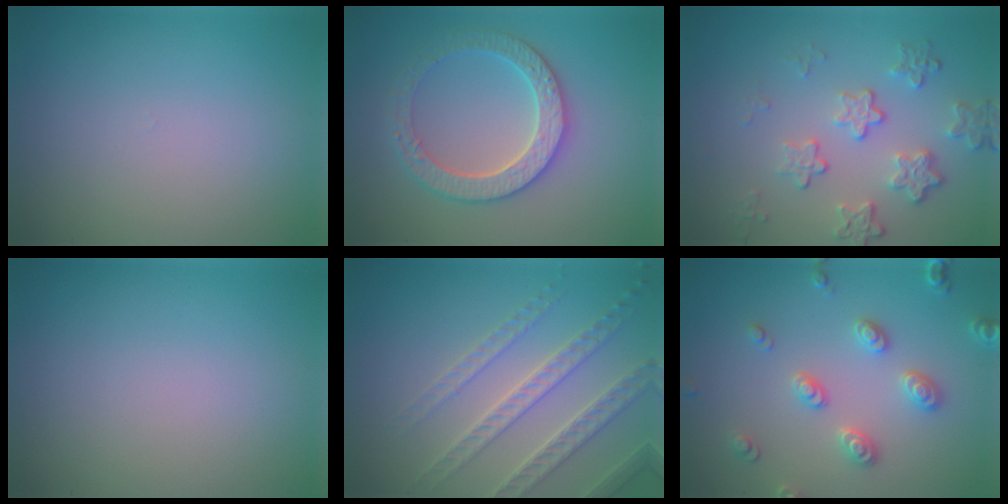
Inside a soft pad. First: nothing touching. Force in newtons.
{"total": 3.6, "press": 3.5, "slide": 0.4}
{"total": 4.0, "press": 3.1, "slide": 2.5}
{"total": 0.0}
{"total": 3.9, "press": 3.8, "slide": 1.0}
{"total": 2.8, "press": 2.7, "slide": 0.8}